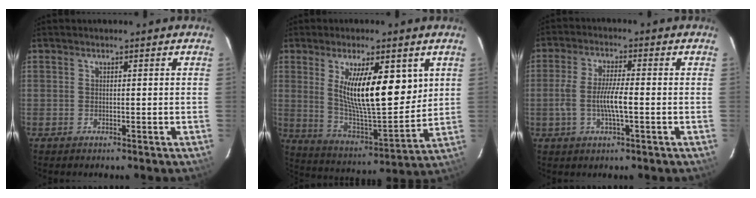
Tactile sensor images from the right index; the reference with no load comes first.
{"total": 16.2, "force": [5.6, 4.3, 14.6], "torque": [-0.241, -0.013, 0.104]}
{"total": 6.9, "force": [-1.5, 1.1, 6.6], "torque": [-0.132, -0.001, -0.029]}